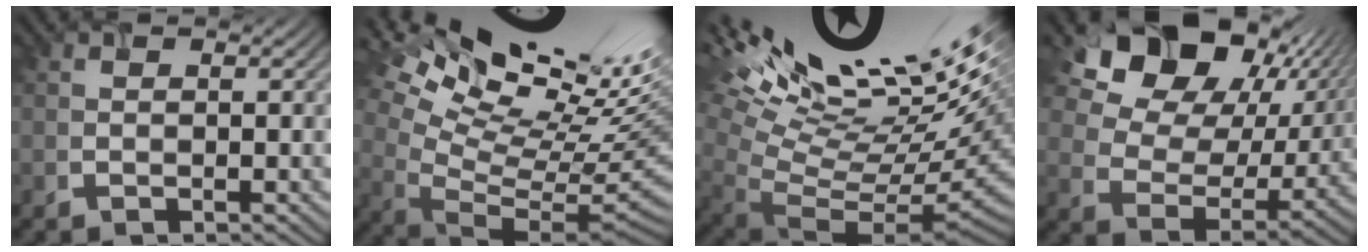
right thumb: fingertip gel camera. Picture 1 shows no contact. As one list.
[{"total": 18.7, "force": [11.3, 7.4, 12.9], "torque": [-0.218, 0.044, 0.231]}, {"total": 18.3, "force": [10.0, 6.4, 13.9], "torque": [-0.210, 0.034, 0.204]}, {"total": 18.9, "force": [10.0, 12.3, 10.3], "torque": [-0.222, 0.054, 0.189]}]